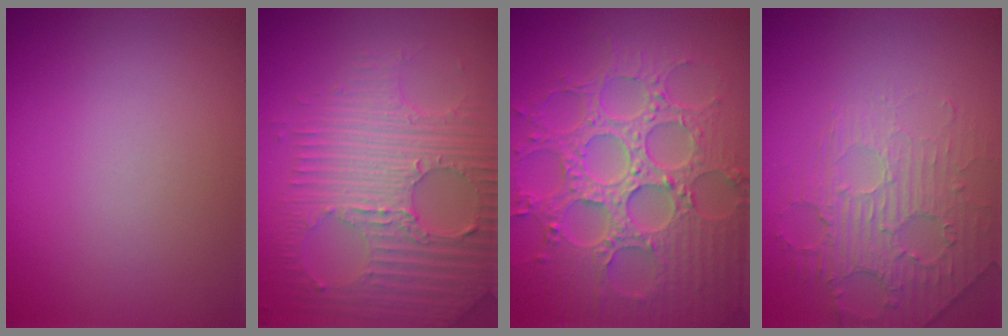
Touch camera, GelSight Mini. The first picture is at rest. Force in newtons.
{"total": 7.6, "press": 5.1, "slide": 5.7}
{"total": 8.7, "press": 6.5, "slide": 5.8}
{"total": 2.5, "press": 1.9, "slide": 1.6}